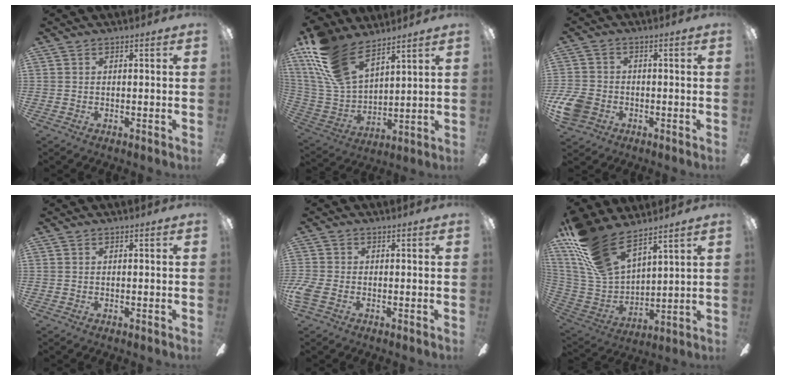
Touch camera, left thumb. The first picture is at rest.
{"total": 18.1, "force": [12.2, 8.6, 10.1], "torque": [-0.248, -0.056, 0.230]}
{"total": 6.6, "force": [-2.5, 5.2, 3.2], "torque": [-0.083, 0.014, -0.045]}
{"total": 0.0}
{"total": 3.0, "force": [-1.1, 1.9, 2.1], "torque": [-0.053, -0.002, -0.023]}
{"total": 18.3, "force": [13.6, 7.4, 9.8], "torque": [-0.233, -0.086, 0.251]}